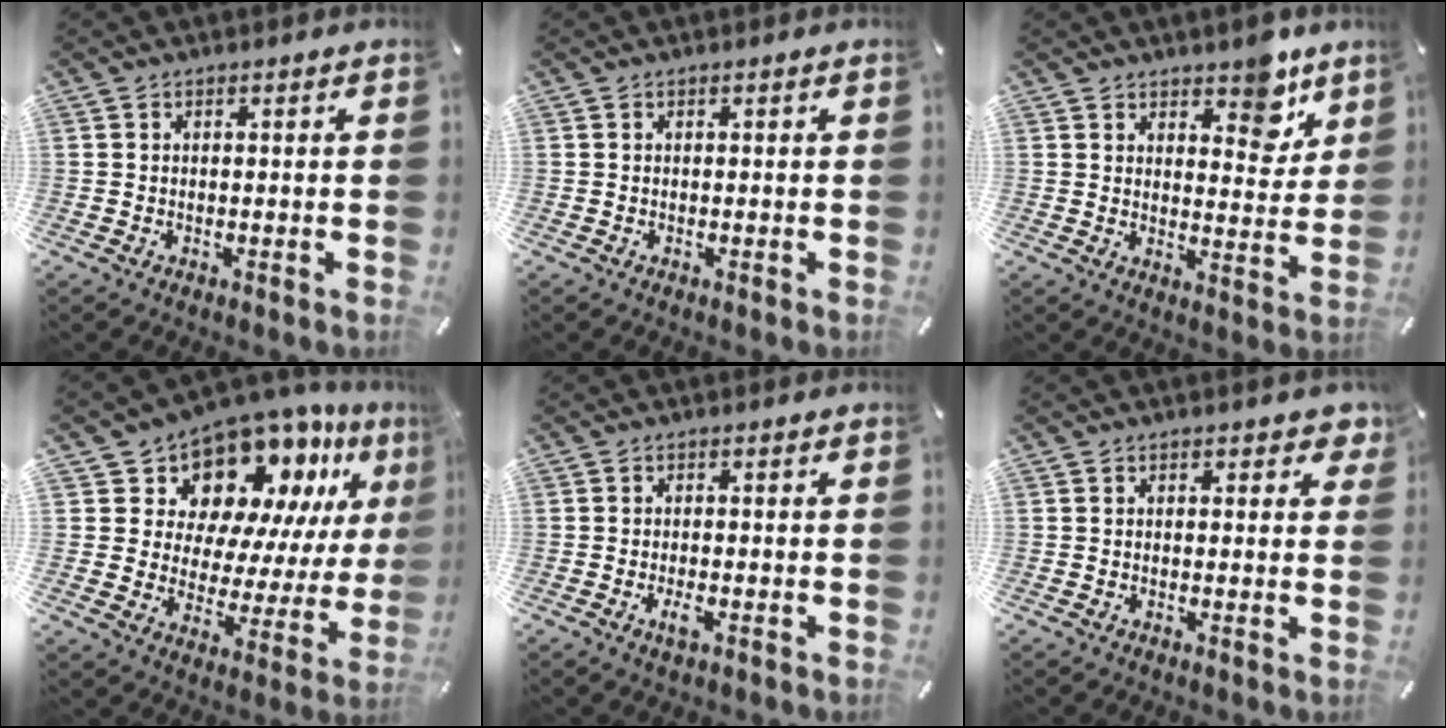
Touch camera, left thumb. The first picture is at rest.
{"total": 0.0}
{"total": 8.8, "force": [6.3, 4.6, 4.1], "torque": [-0.021, -0.046, 0.102]}
{"total": 13.8, "force": [10.6, 7.9, 4.0], "torque": [-0.071, -0.108, 0.182]}
{"total": 2.5, "force": [-1.0, 1.0, 2.1], "torque": [-0.047, -0.003, -0.020]}
{"total": 2.0, "force": [1.1, 1.2, 1.2], "torque": [-0.002, -0.004, 0.013]}